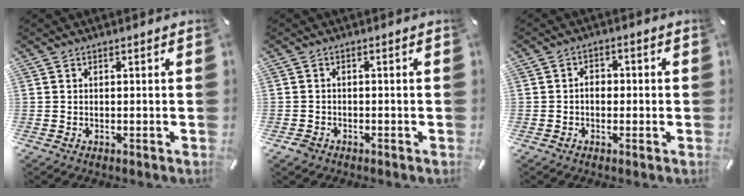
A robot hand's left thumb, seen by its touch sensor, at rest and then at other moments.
{"total": 1.7, "force": [-1.1, 1.3, 0.5], "torque": [-0.008, 0.004, -0.022]}
{"total": 3.2, "force": [-0.6, 2.3, 2.2], "torque": [-0.034, 0.004, -0.014]}